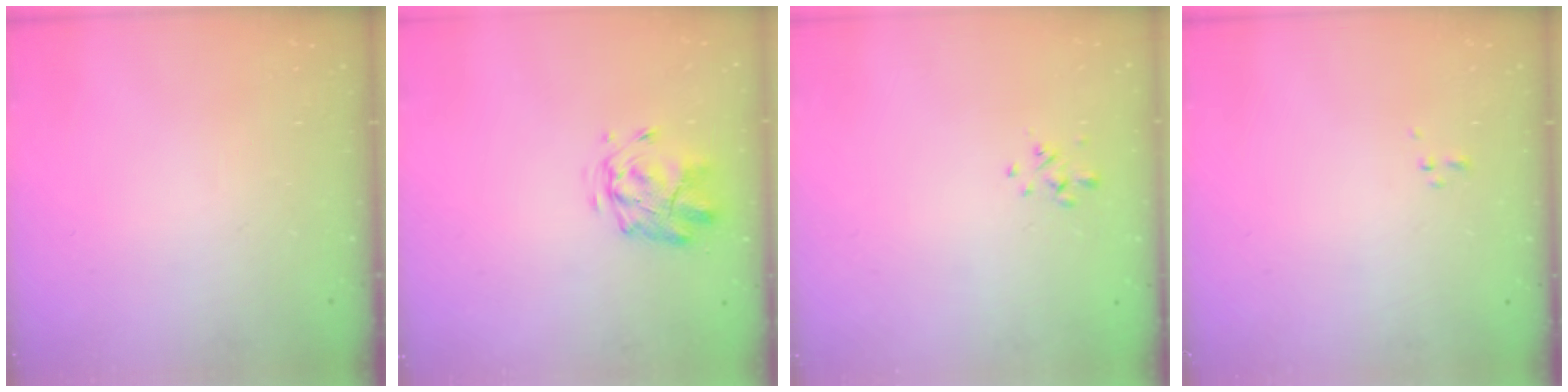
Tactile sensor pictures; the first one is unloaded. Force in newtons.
{"total": 2.9, "press": 2.5, "slide": 1.5}
{"total": 0.9, "press": 0.7, "slide": 0.5}
{"total": 0.0}